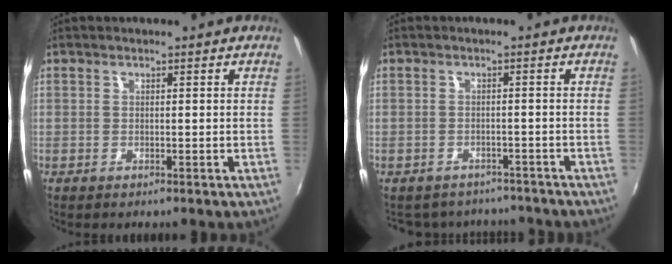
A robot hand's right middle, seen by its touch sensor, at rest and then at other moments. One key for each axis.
{"total": 9.1, "fx": -8.0, "fy": 3.8, "fz": 2.2, "tx": -0.052, "ty": 0.000, "tz": -0.102}